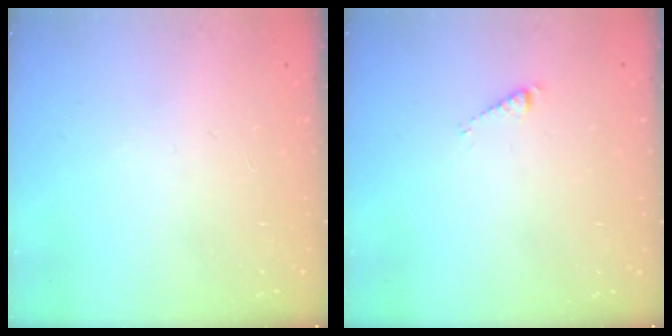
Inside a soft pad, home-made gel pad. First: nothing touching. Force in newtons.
{"total": 2.7, "press": 2.7, "slide": 0.2}